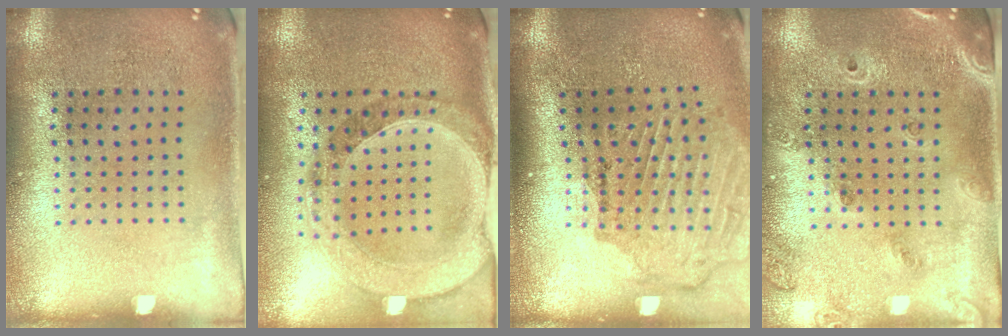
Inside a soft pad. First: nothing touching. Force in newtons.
{"total": 1.5, "press": 1.4, "slide": 0.4}
{"total": 1.9, "press": 1.8, "slide": 0.3}
{"total": 1.5, "press": 1.5, "slide": 0.4}